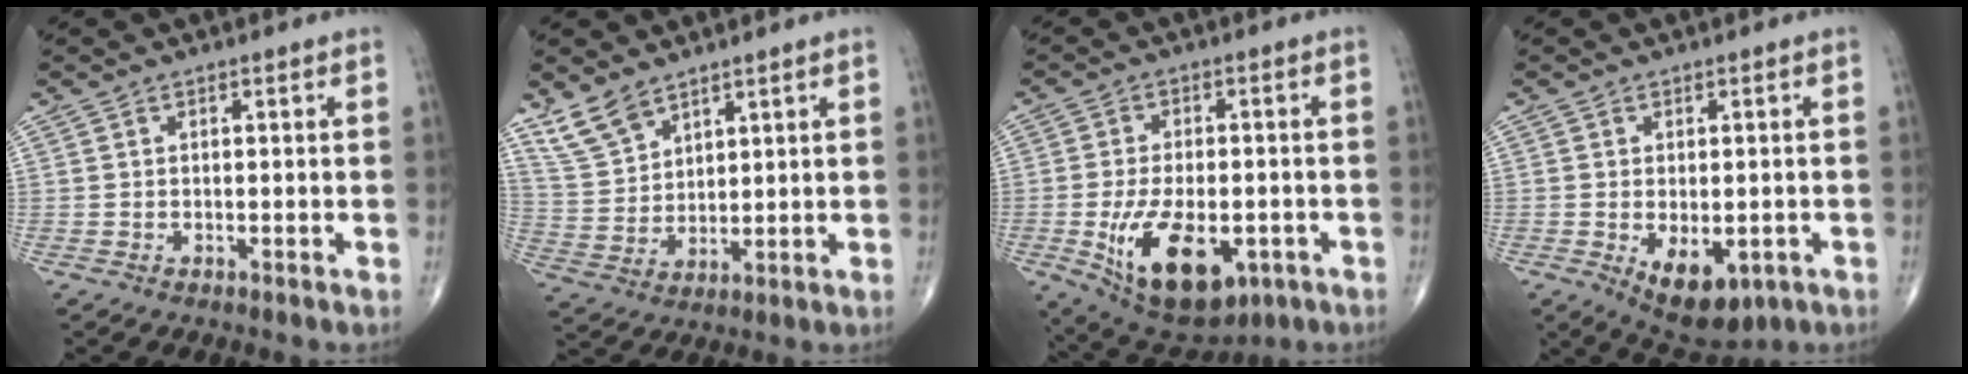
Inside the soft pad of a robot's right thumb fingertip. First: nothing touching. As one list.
[{"total": 7.5, "force": [5.8, 3.7, 3.1], "torque": [-0.054, -0.023, 0.127]}, {"total": 16.5, "force": [-5.3, 8.8, 13.0], "torque": [-0.210, 0.000, -0.064]}, {"total": 9.2, "force": [-3.0, 5.1, 7.1], "torque": [-0.095, -0.007, -0.030]}]